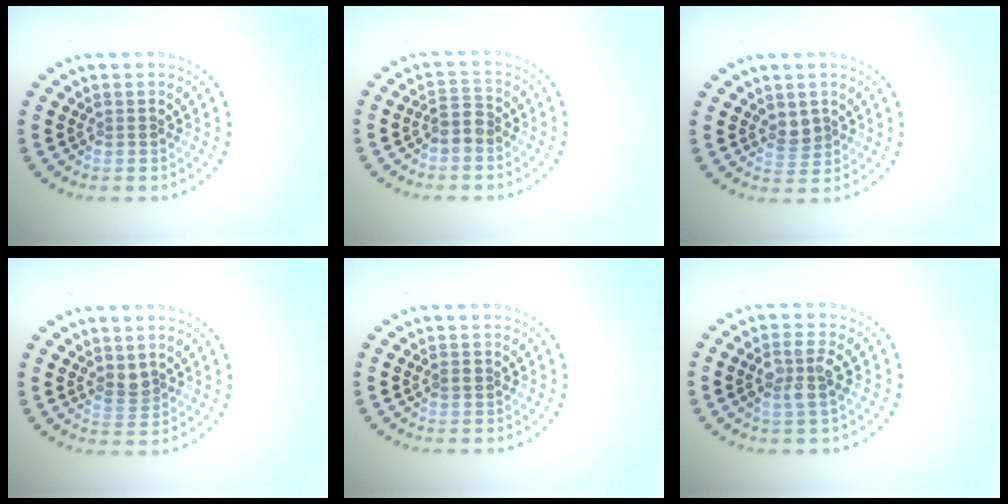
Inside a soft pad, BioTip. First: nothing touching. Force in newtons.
{"total": 1.8, "press": 1.5, "slide": 0.9}
{"total": 1.5, "press": 1.4, "slide": 0.5}
{"total": 1.5, "press": 1.3, "slide": 0.7}
{"total": 0.9, "press": 0.9, "slide": 0.2}
{"total": 3.0, "press": 2.7, "slide": 1.2}